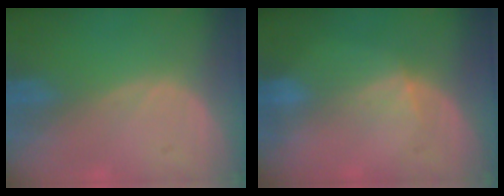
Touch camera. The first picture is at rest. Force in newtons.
{"total": 3.0, "press": 2.8, "slide": 1.1}